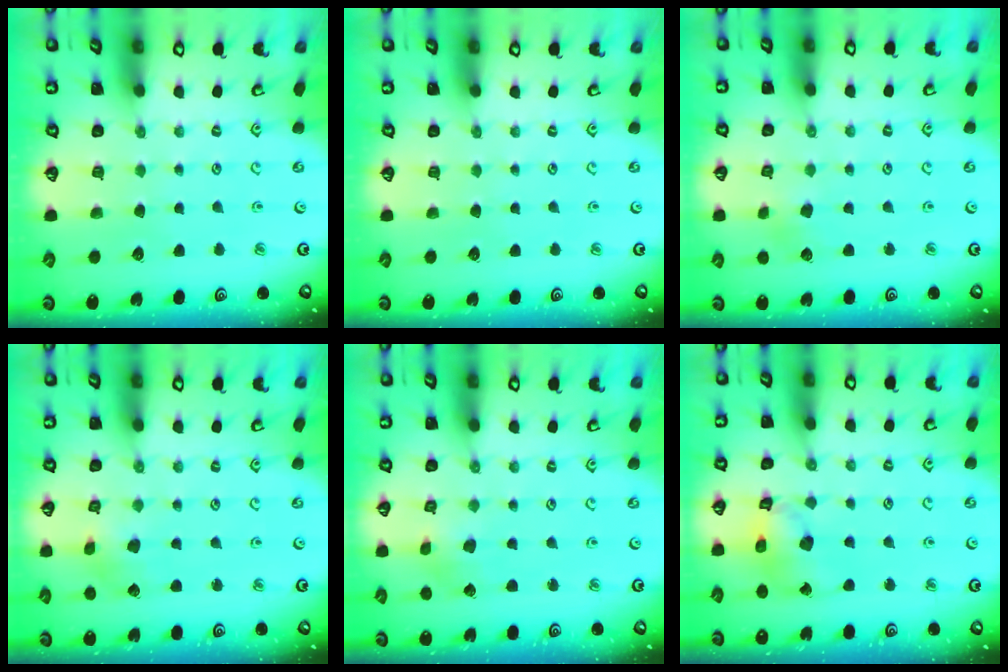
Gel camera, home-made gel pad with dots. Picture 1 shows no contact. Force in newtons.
{"total": 0.0}
{"total": 2.4, "press": 2.3, "slide": 0.4}
{"total": 3.3, "press": 3.3, "slide": 0.4}
{"total": 3.0, "press": 3.0, "slide": 0.1}
{"total": 12.5, "press": 12.4, "slide": 1.6}